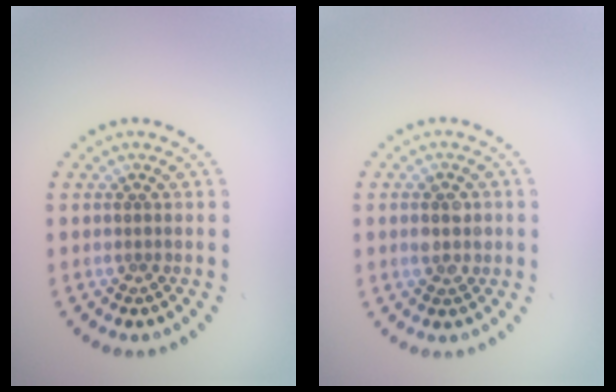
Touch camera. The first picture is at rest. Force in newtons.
{"total": 2.0, "press": 2.0, "slide": 0.2}